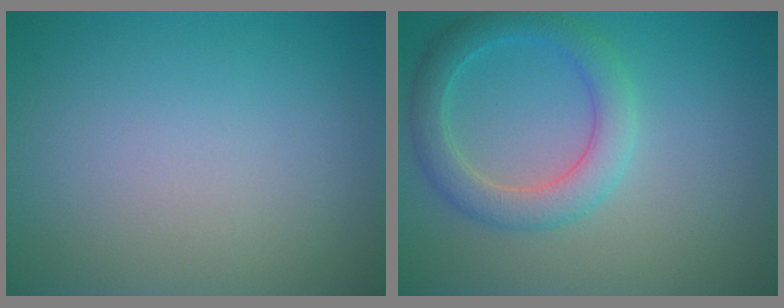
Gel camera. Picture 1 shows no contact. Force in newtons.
{"total": 3.9, "press": 3.9, "slide": 0.1}